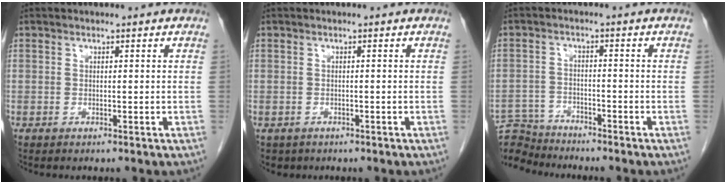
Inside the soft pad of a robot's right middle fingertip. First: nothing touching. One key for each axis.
{"total": 2.1, "fx": -1.4, "fy": 1.6, "fz": 0.4, "tx": -0.010, "ty": 0.000, "tz": -0.017}
{"total": 7.6, "fx": -7.5, "fy": 1.3, "fz": -0.2, "tx": 0.002, "ty": 0.006, "tz": -0.141}